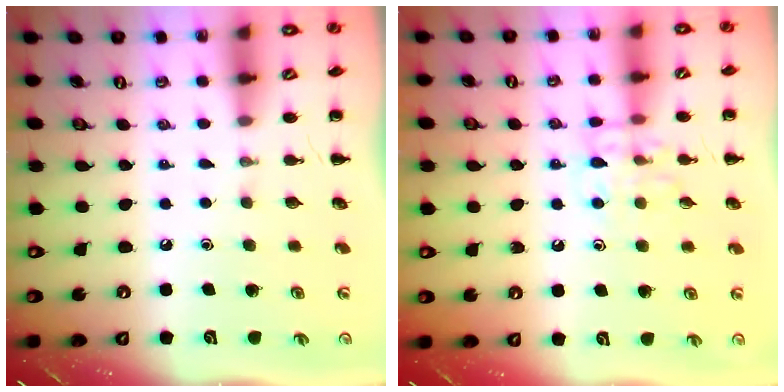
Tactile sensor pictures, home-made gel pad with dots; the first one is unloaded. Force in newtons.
{"total": 9.4, "press": 9.4, "slide": 0.8}